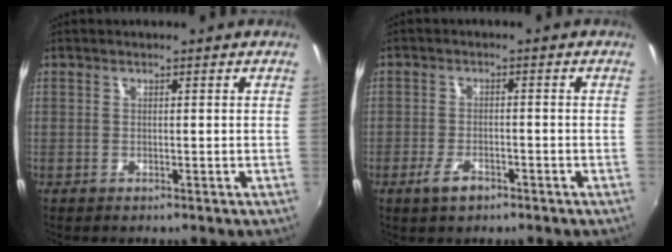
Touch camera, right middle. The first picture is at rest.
{"total": 3.9, "force": [-2.5, 1.5, 2.6], "torque": [-0.060, -0.004, -0.045]}